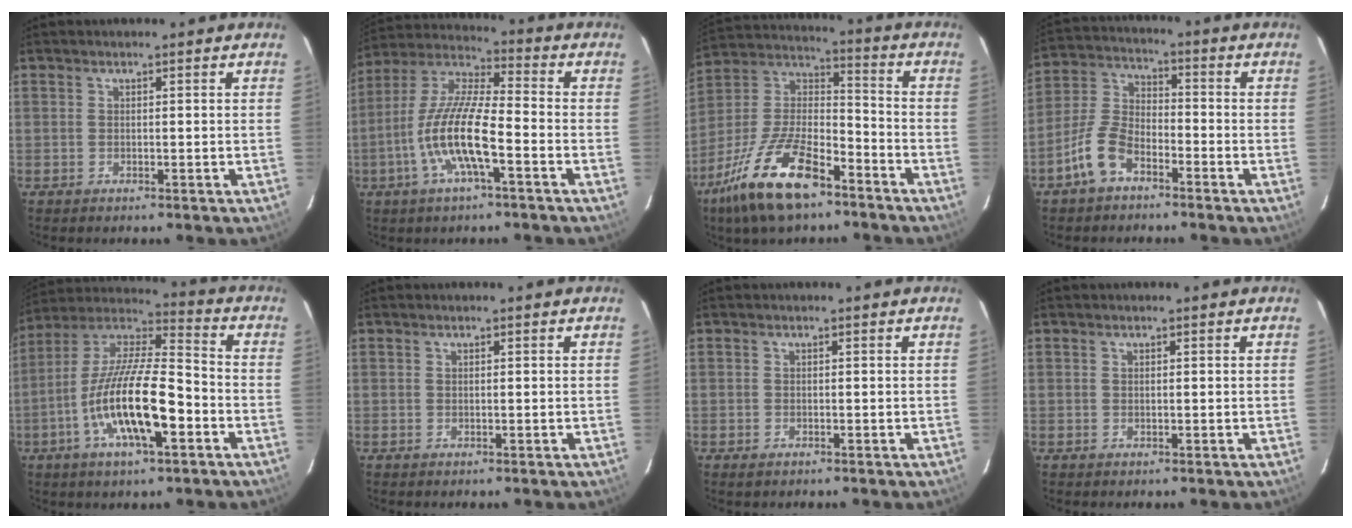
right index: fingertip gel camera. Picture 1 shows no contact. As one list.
[{"total": 13.7, "force": [-4.9, 2.8, 12.4], "torque": [-0.253, -0.003, -0.101]}, {"total": 19.4, "force": [-12.0, 7.6, 13.3], "torque": [-0.279, -0.009, -0.220]}, {"total": 8.7, "force": [-5.4, 4.2, 5.3], "torque": [-0.123, 0.015, -0.110]}, {"total": 18.1, "force": [-6.3, 5.0, 16.2], "torque": [-0.313, -0.012, -0.123]}, {"total": 0.0}, {"total": 0.6, "force": [-0.3, 0.4, 0.3], "torque": [-0.005, -0.002, -0.006]}, {"total": 0.0}]